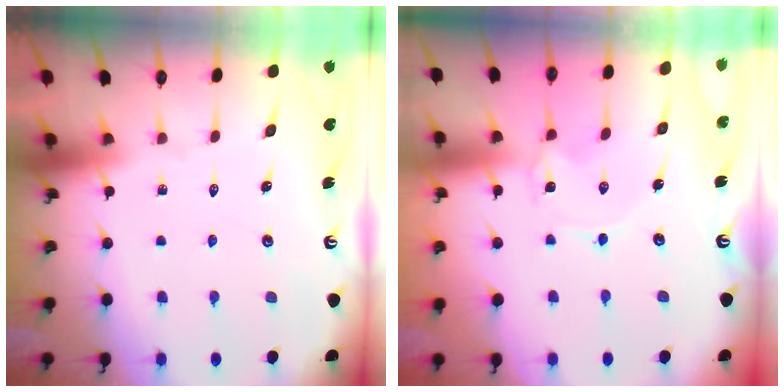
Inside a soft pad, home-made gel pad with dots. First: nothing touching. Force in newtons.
{"total": 1.5, "press": 1.5, "slide": 0.1}